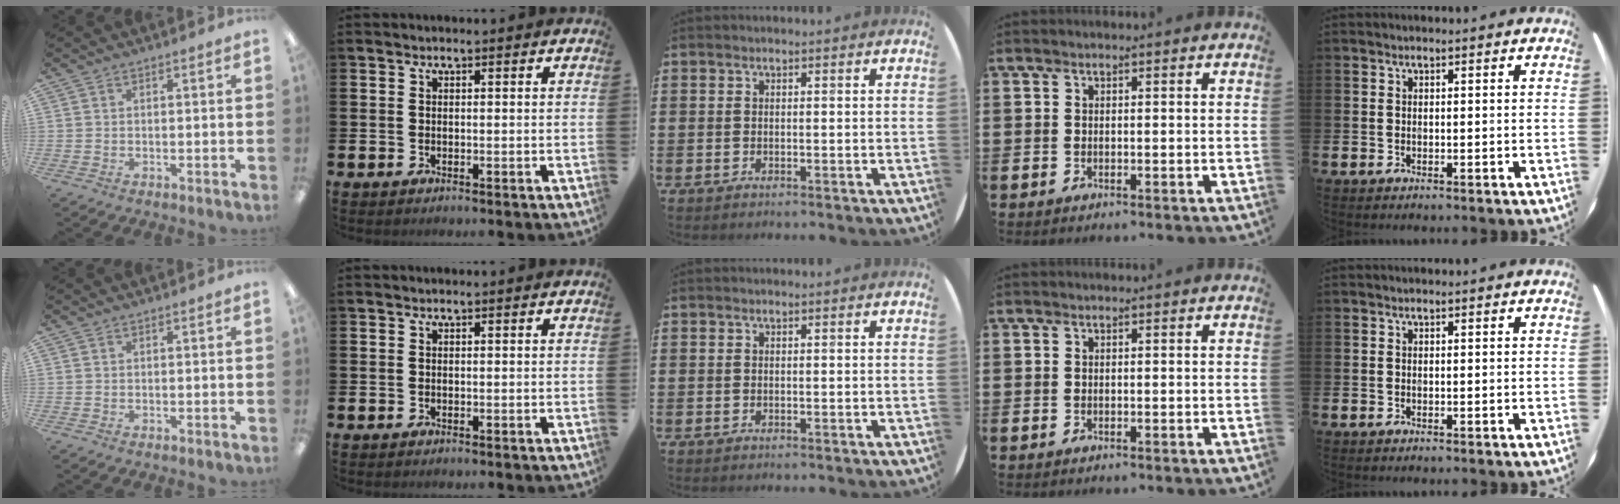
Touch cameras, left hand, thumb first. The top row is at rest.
{}